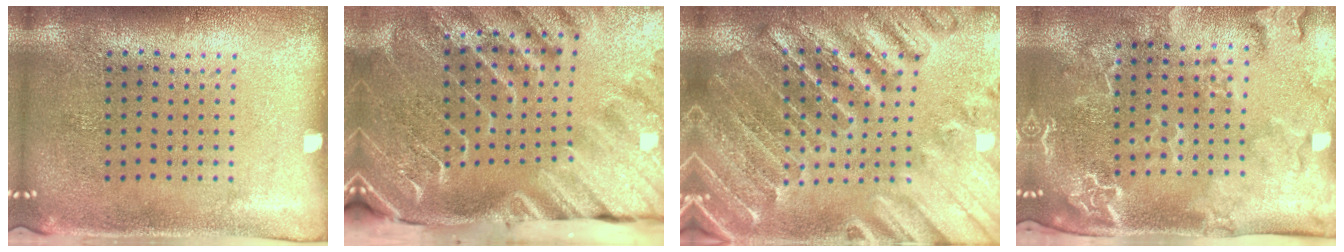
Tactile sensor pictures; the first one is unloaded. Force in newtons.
{"total": 4.7, "press": 3.5, "slide": 3.2}
{"total": 2.8, "press": 2.8, "slide": 0.4}
{"total": 2.8, "press": 2.5, "slide": 1.4}